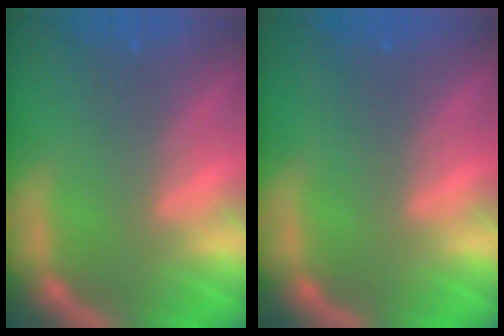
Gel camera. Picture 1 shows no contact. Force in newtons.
{"total": 0.0}